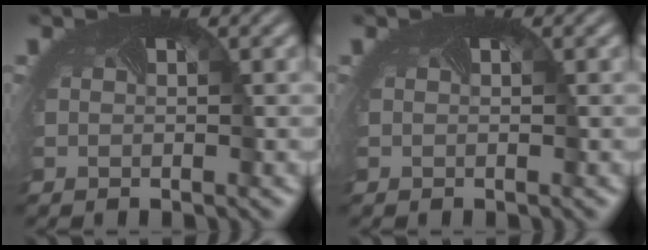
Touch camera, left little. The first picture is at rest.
{"total": 0.0}